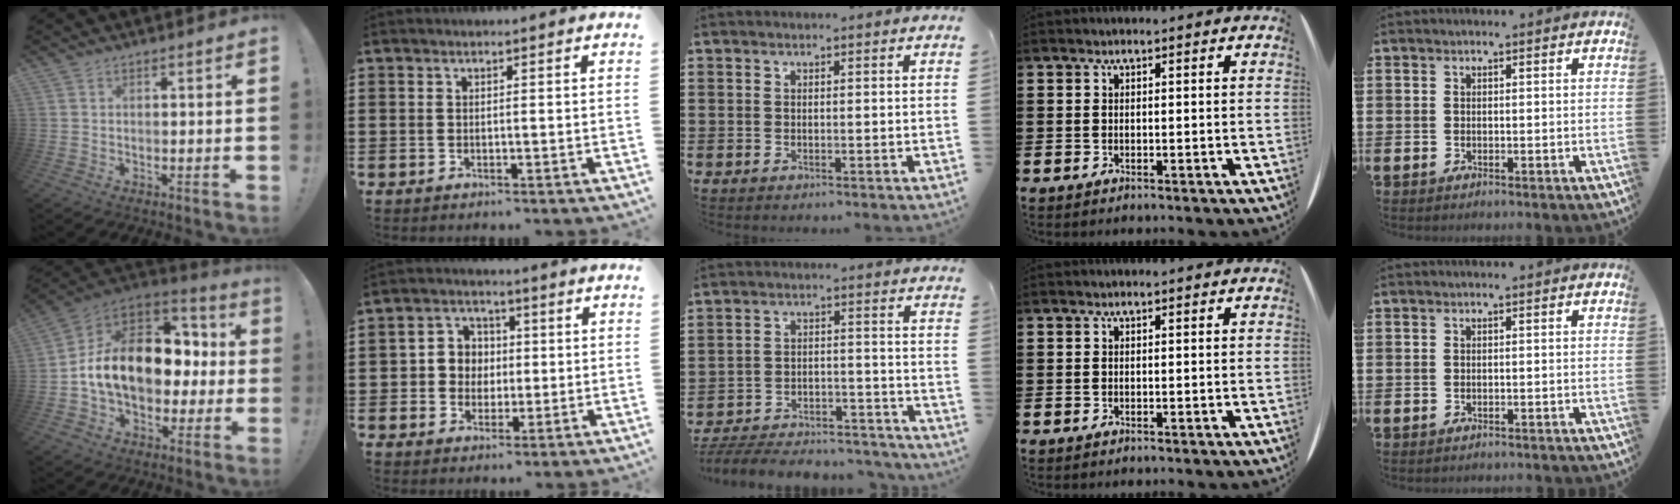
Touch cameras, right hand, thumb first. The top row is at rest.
{"thumb": {"total": 18.4, "force": [1.5, 13.4, 12.5], "torque": [-0.190, 0.006, 0.047]}, "index": {"total": 4.2, "force": [0.0, 4.1, 1.0], "torque": [-0.034, 0.015, -0.001]}, "middle": {"total": 6.1, "force": [-5.9, 1.0, 1.3], "torque": [-0.037, 0.007, -0.122]}}